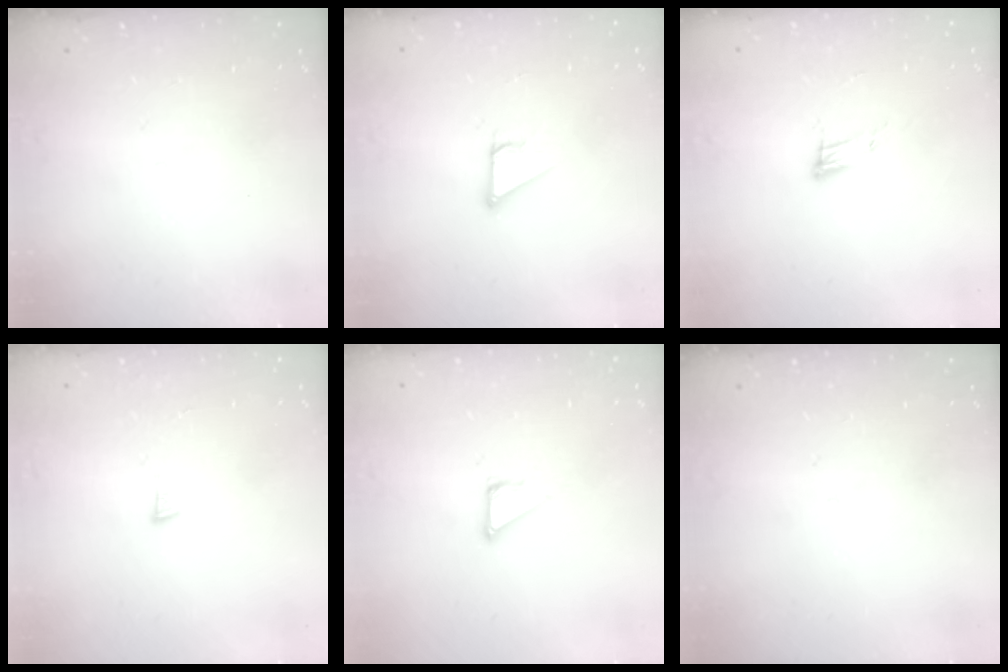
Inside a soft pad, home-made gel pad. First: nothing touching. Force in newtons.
{"total": 2.8, "press": 2.8, "slide": 0.2}
{"total": 7.7, "press": 7.6, "slide": 1.2}
{"total": 3.6, "press": 3.6, "slide": 0.5}
{"total": 3.5, "press": 3.5, "slide": 0.2}
{"total": 0.0}